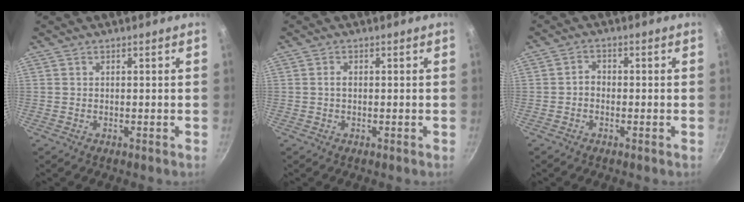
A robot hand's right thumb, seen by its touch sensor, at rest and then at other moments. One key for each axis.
{"total": 1.1, "fx": -0.1, "fy": 0.7, "fz": 0.8, "tx": -0.014, "ty": 0.004, "tz": -0.002}
{"total": 1.9, "fx": -0.8, "fy": 1.4, "fz": 1.0, "tx": -0.014, "ty": 0.014, "tz": -0.019}